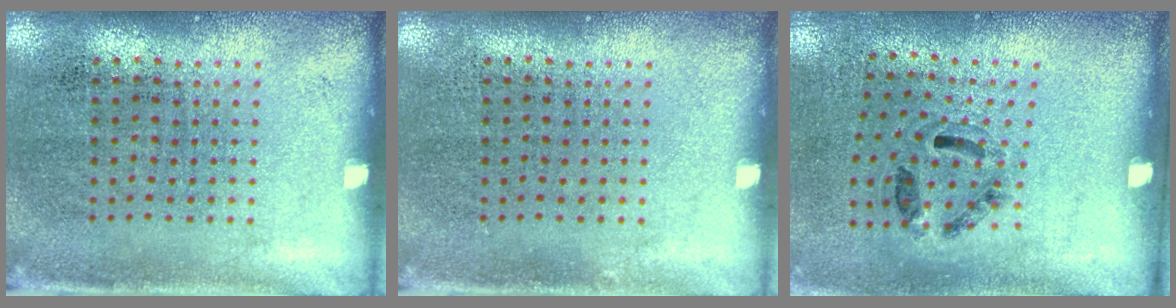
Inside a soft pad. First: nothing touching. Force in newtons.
{"total": 0.0}
{"total": 1.2, "press": 0.7, "slide": 0.9}